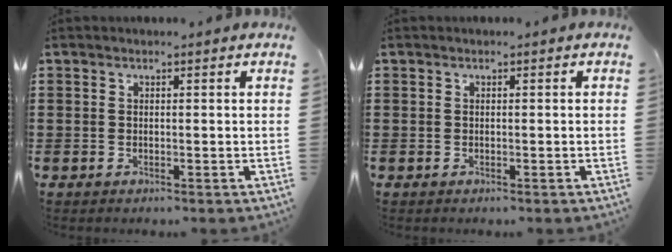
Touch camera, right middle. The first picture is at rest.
{"total": 0.0}